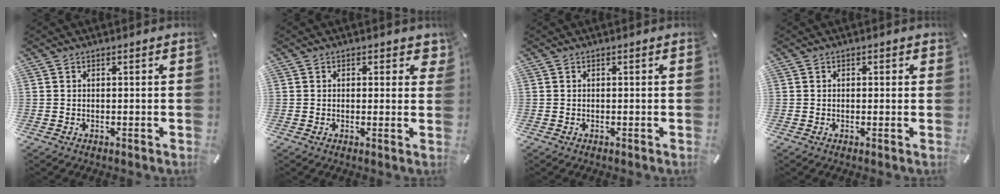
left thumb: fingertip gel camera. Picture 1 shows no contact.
{"total": 2.2, "force": [0.8, 1.5, 1.5], "torque": [-0.007, -0.003, 0.007]}
{"total": 0.0}
{"total": 0.8, "force": [-0.1, 0.6, 0.5], "torque": [-0.001, 0.000, -0.004]}